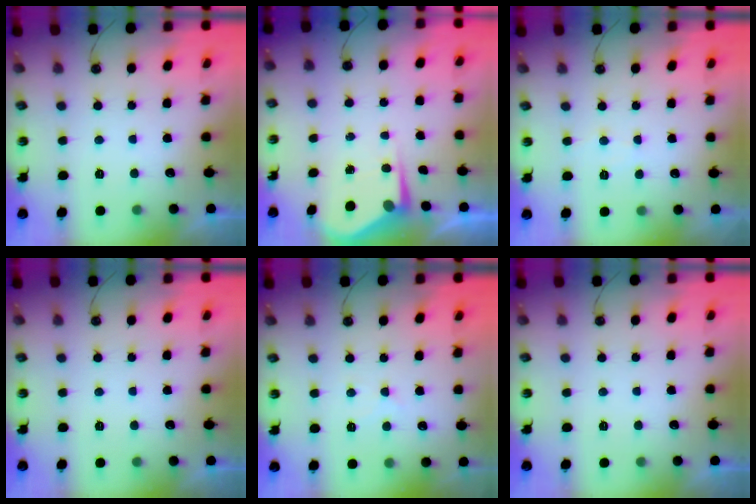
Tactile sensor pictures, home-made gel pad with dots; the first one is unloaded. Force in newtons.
{"total": 5.0, "press": 5.0, "slide": 0.3}
{"total": 3.8, "press": 3.7, "slide": 0.5}
{"total": 0.0}
{"total": 5.9, "press": 5.8, "slide": 0.8}
{"total": 0.0}